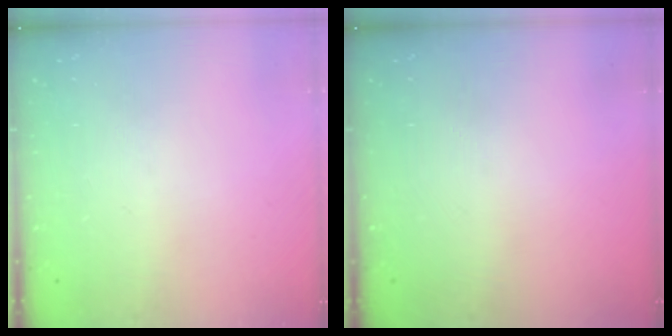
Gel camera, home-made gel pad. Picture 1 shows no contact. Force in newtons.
{"total": 0.0}